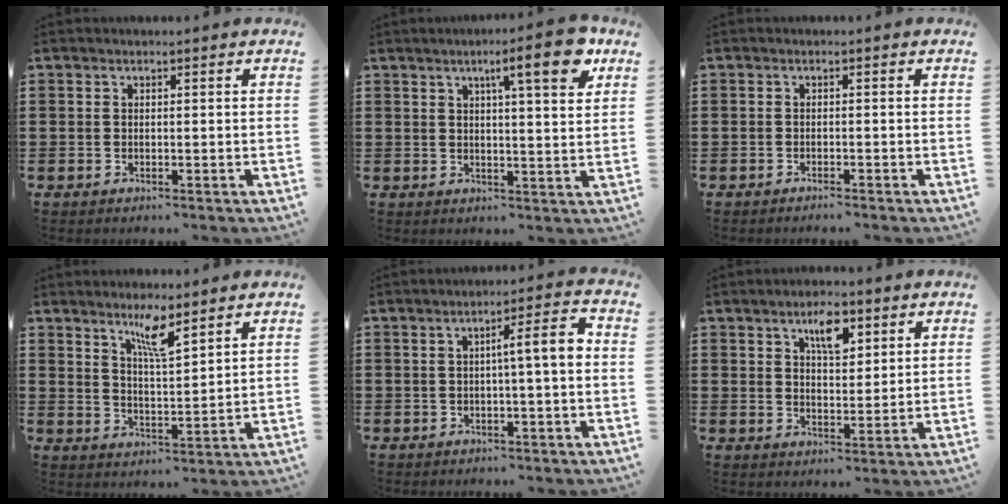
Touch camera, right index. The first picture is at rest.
{"total": 8.7, "force": [4.8, 1.2, 7.2], "torque": [-0.109, -0.008, 0.070]}
{"total": 0.8, "force": [-0.8, 0.0, 0.1], "torque": [-0.005, -0.001, -0.016]}
{"total": 5.5, "force": [4.1, 0.7, 3.6], "torque": [-0.067, -0.009, 0.067]}
{"total": 5.2, "force": [-0.1, 0.5, 5.2], "torque": [-0.088, 0.002, -0.010]}
{"total": 5.8, "force": [3.3, 2.4, 4.1], "torque": [-0.066, 0.000, 0.051]}